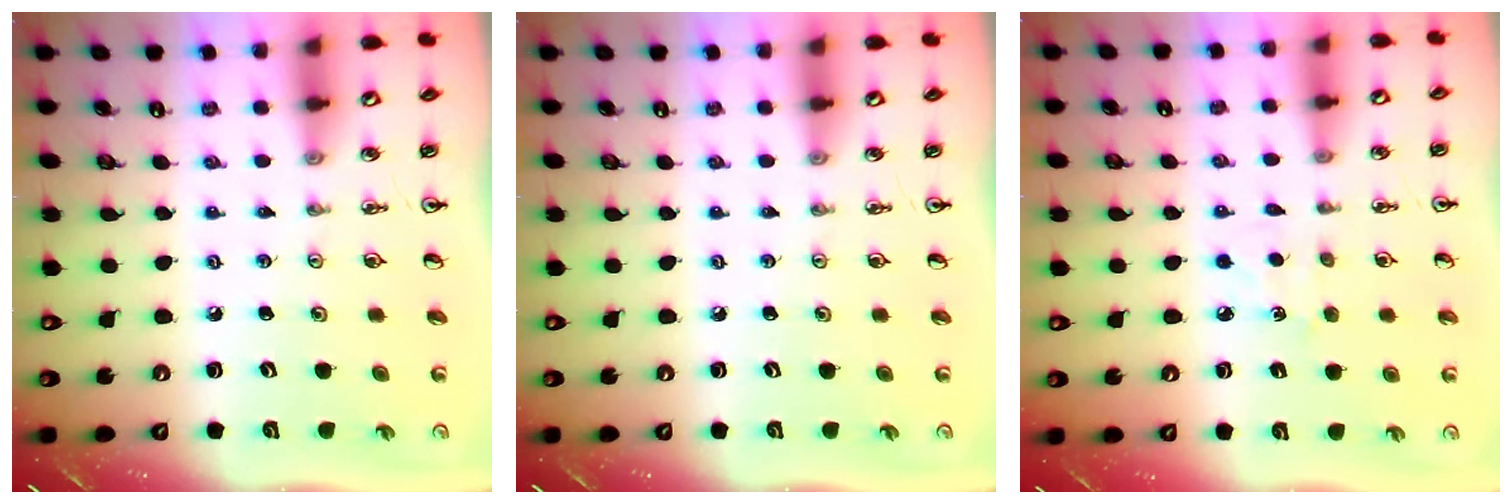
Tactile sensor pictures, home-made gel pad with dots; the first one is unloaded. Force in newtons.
{"total": 0.0}
{"total": 4.2, "press": 4.2, "slide": 0.5}